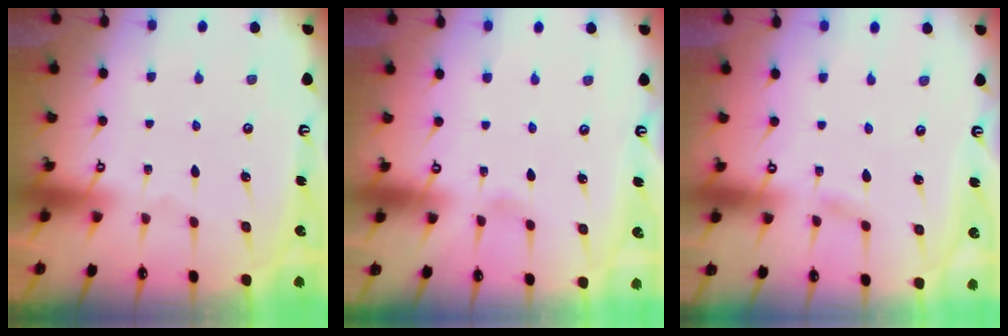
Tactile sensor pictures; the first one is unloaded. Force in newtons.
{"total": 2.4, "press": 2.4, "slide": 0.3}
{"total": 1.8, "press": 1.8, "slide": 0.2}